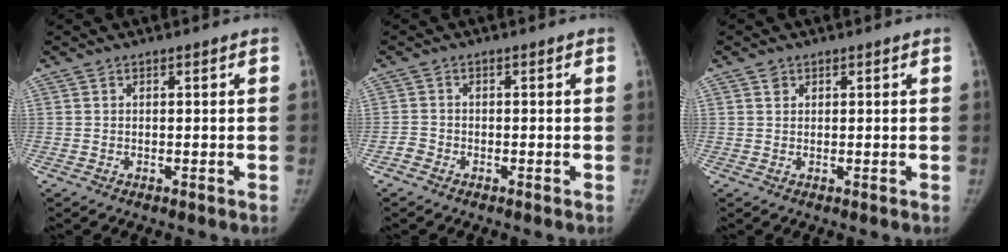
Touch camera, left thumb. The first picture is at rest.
{"total": 1.4, "force": [-1.0, 1.0, 0.2], "torque": [-0.004, 0.003, -0.026]}
{"total": 1.0, "force": [0.6, 0.8, 0.1], "torque": [0.008, -0.010, 0.008]}